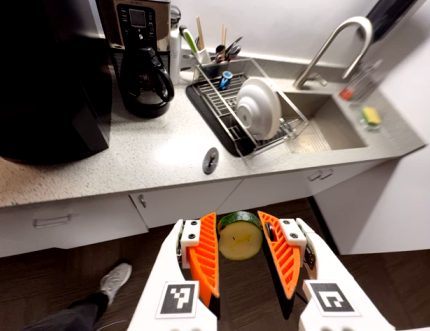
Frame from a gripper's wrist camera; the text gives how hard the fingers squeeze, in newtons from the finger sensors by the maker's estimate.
{"total": 9.6, "left": 9.8, "right": 9.3}